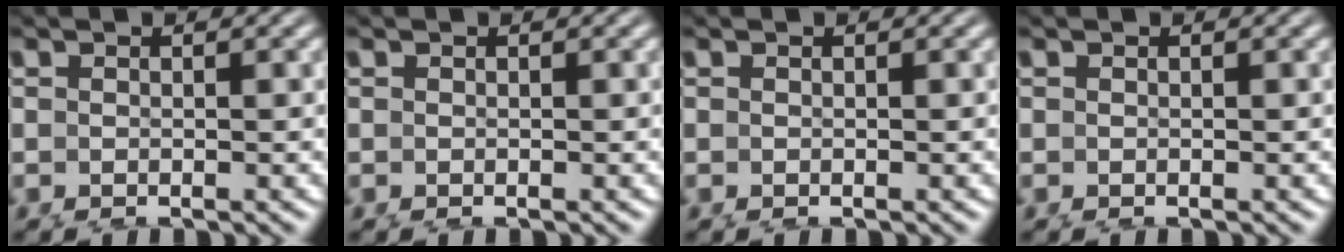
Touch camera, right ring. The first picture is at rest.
{"total": 0.0}
{"total": 0.0}
{"total": 0.0}